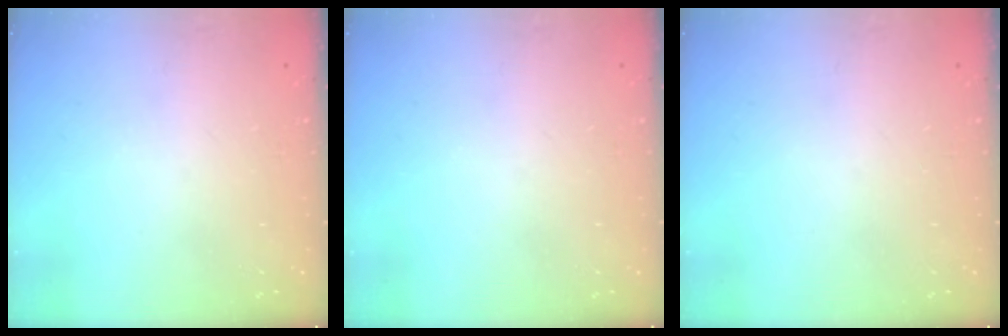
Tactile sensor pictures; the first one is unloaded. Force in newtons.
{"total": 0.0}
{"total": 0.0}